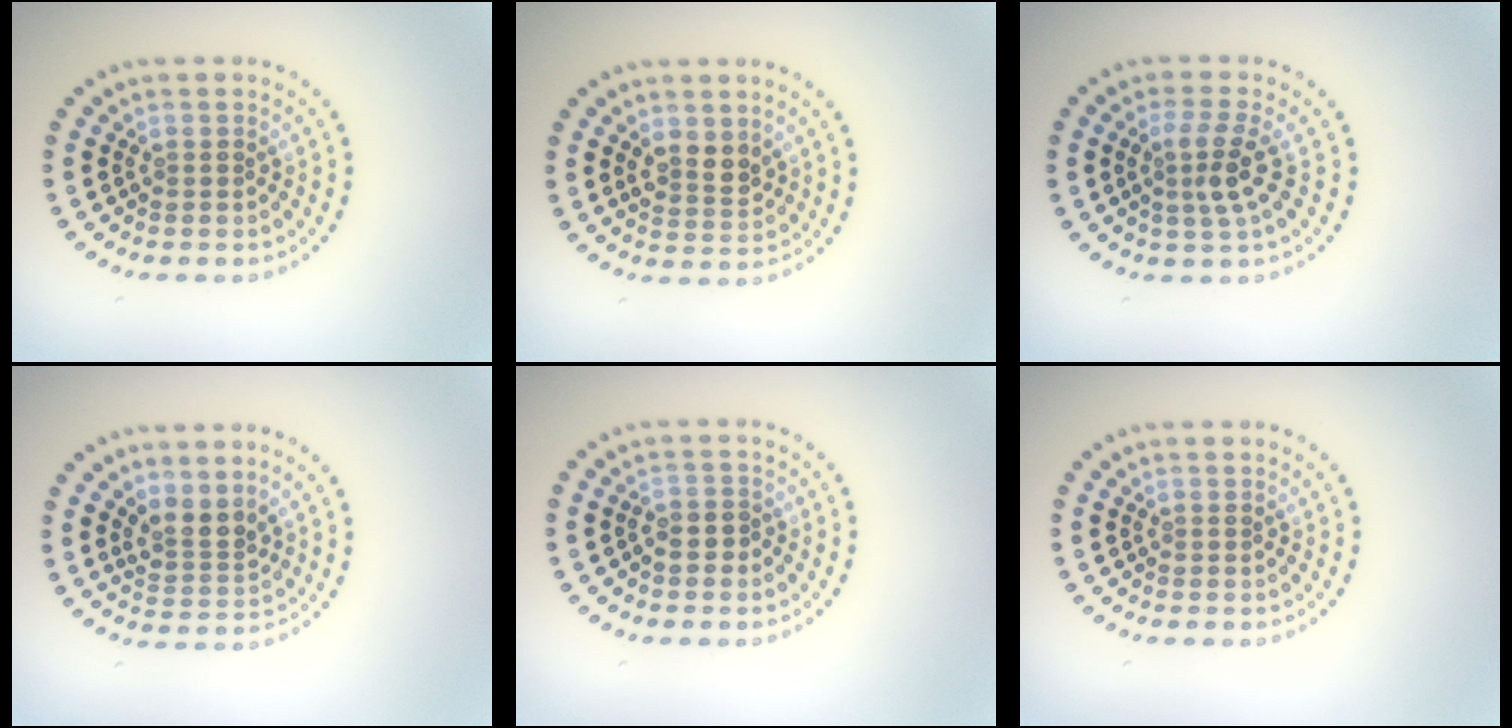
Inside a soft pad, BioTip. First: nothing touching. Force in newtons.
{"total": 2.4, "press": 2.3, "slide": 0.8}
{"total": 2.9, "press": 2.4, "slide": 1.6}
{"total": 2.5, "press": 1.8, "slide": 1.7}
{"total": 1.3, "press": 1.1, "slide": 0.7}
{"total": 0.0}